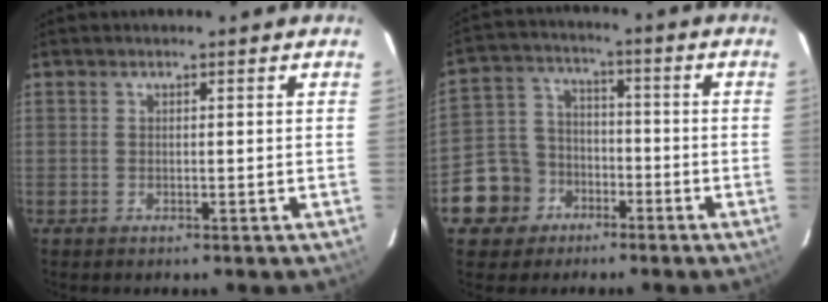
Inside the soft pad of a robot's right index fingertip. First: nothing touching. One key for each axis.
{"total": 10.3, "fx": -5.3, "fy": 8.7, "fz": 1.6, "tx": -0.065, "ty": 0.034, "tz": -0.084}